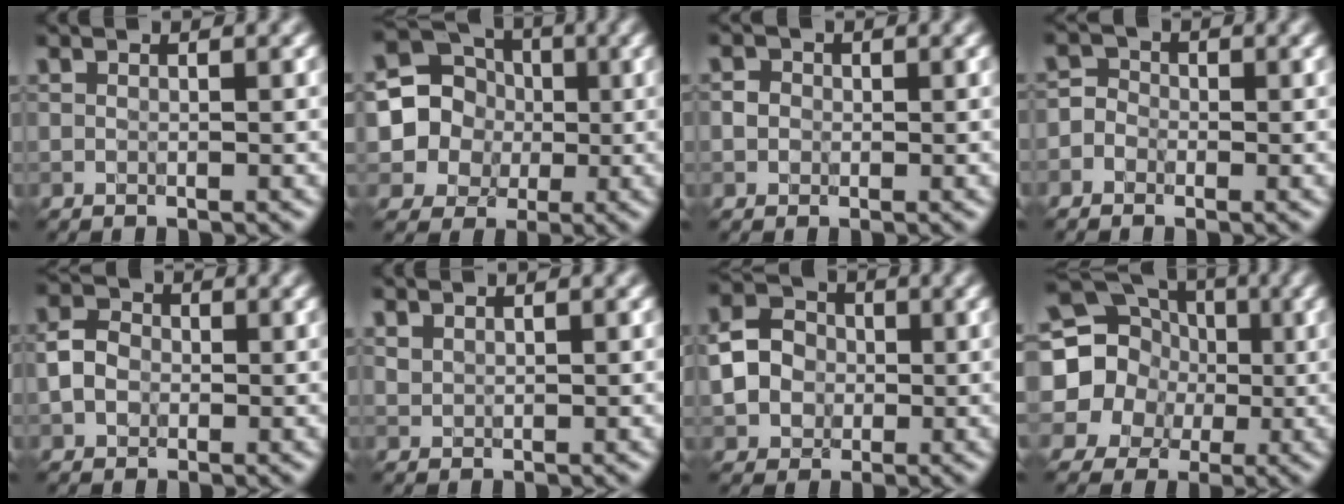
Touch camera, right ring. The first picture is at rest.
{"total": 9.0, "force": [0.4, 8.6, 2.3], "torque": [-0.053, 0.029, 0.000]}
{"total": 1.0, "force": [-0.1, 1.0, 0.2], "torque": [0.001, 0.001, -0.007]}
{"total": 1.6, "force": [-0.9, 1.3, 0.4], "torque": [0.007, 0.009, -0.023]}
{"total": 2.6, "force": [-0.5, 2.1, 1.3], "torque": [-0.026, 0.005, -0.016]}
{"total": 0.7, "force": [0.6, 0.3, 0.1], "torque": [-0.006, 0.001, 0.017]}
{"total": 4.5, "force": [0.0, 3.9, 2.2], "torque": [-0.042, 0.008, -0.004]}
{"total": 14.8, "force": [1.0, 14.0, 4.7], "torque": [-0.124, 0.023, -0.017]}